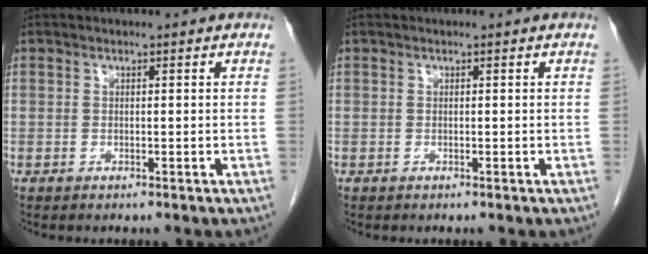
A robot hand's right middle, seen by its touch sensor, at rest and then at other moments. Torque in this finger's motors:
{"motor_torque": [0.00, 0.00, 0.00, 0.00]}